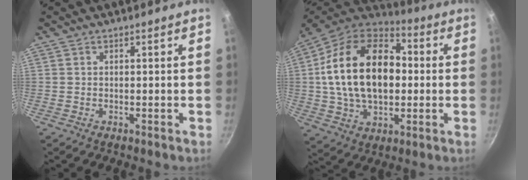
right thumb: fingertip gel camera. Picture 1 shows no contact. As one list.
[{"total": 24.3, "force": [1.6, 15.7, 18.4], "torque": [-0.301, 0.029, 0.021]}]